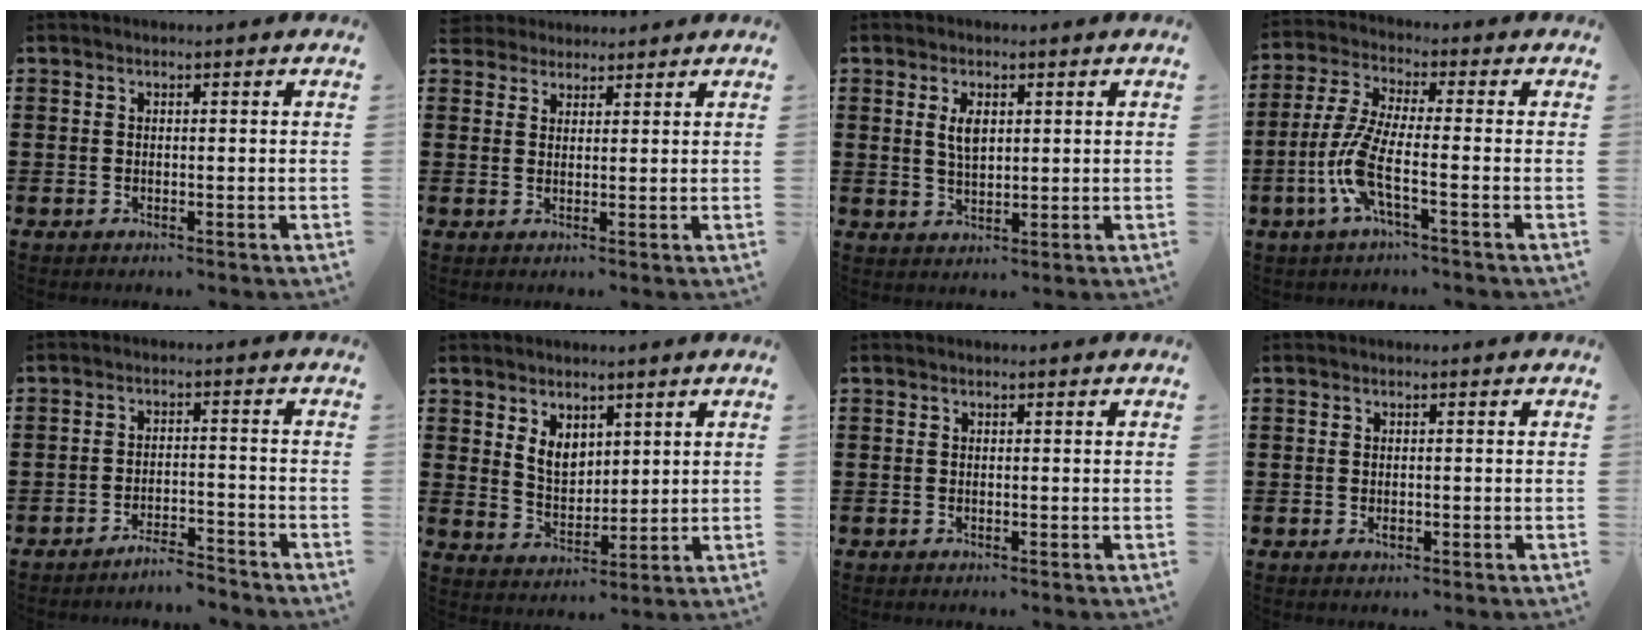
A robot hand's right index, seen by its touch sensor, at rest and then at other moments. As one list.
[{"total": 2.4, "force": [2.1, 1.1, -0.4], "torque": [0.001, 0.009, 0.043]}, {"total": 3.4, "force": [1.1, 1.6, 2.8], "torque": [-0.060, 0.008, 0.018]}, {"total": 7.9, "force": [-3.1, 2.0, 7.1], "torque": [-0.177, -0.015, -0.067]}, {"total": 3.6, "force": [-3.6, 0.2, 0.5], "torque": [-0.012, 0.005, -0.074]}, {"total": 4.8, "force": [3.6, 3.1, 0.4], "torque": [-0.025, -0.002, 0.067]}, {"total": 0.0}, {"total": 0.9, "force": [-0.3, 0.5, 0.7], "torque": [-0.014, -0.001, -0.005]}]